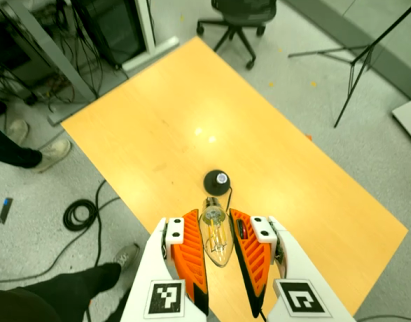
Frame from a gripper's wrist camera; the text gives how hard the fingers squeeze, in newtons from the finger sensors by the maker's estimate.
{"total": 9.5, "left": 9.1, "right": 9.9}